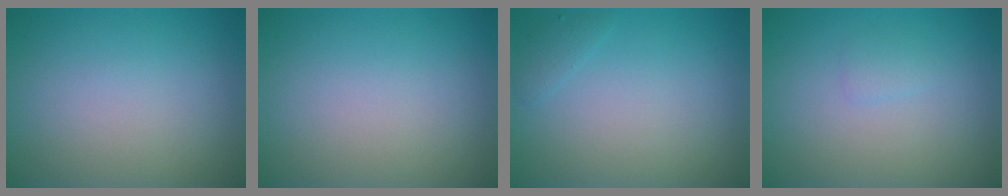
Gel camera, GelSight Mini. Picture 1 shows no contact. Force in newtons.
{"total": 0.0}
{"total": 0.8, "press": 0.8, "slide": 0.1}
{"total": 0.7, "press": 0.7, "slide": 0.1}